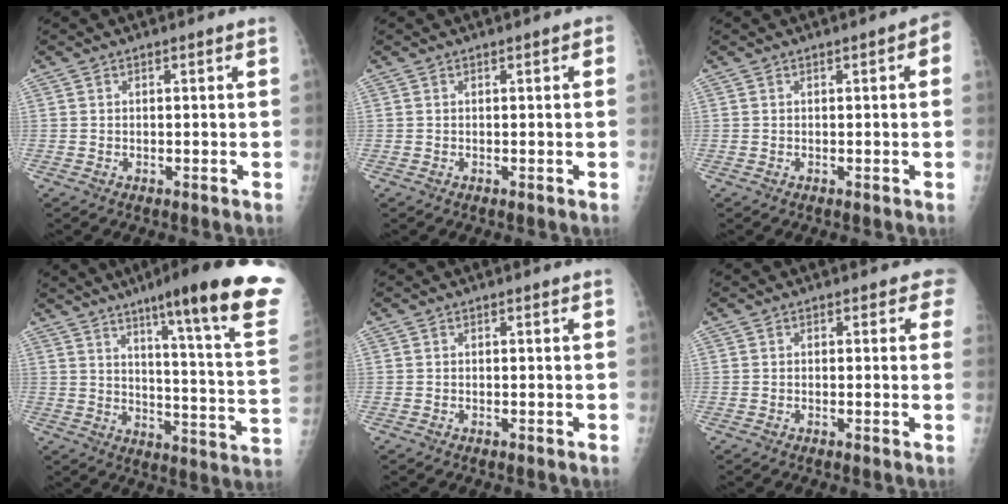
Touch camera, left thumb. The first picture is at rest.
{"total": 1.1, "force": [0.3, 0.4, 0.9], "torque": [-0.008, 0.003, 0.000]}
{"total": 2.6, "force": [0.6, 0.9, 2.3], "torque": [-0.021, 0.004, -0.001]}
{"total": 24.9, "force": [16.2, 1.6, 18.8], "torque": [-0.245, -0.084, 0.218]}
{"total": 0.0}
{"total": 2.1, "force": [1.1, 1.4, 1.1], "torque": [0.014, -0.002, 0.001]}